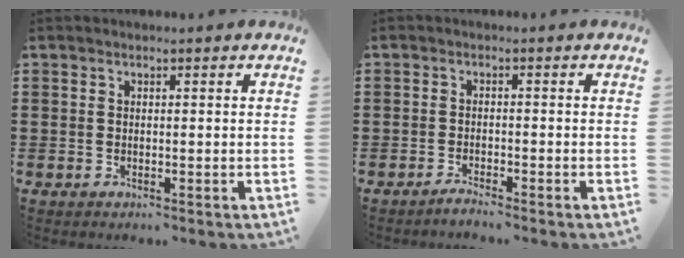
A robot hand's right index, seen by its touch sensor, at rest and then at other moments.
{"total": 1.6, "force": [-1.6, 0.0, 0.2], "torque": [-0.008, 0.000, -0.030]}